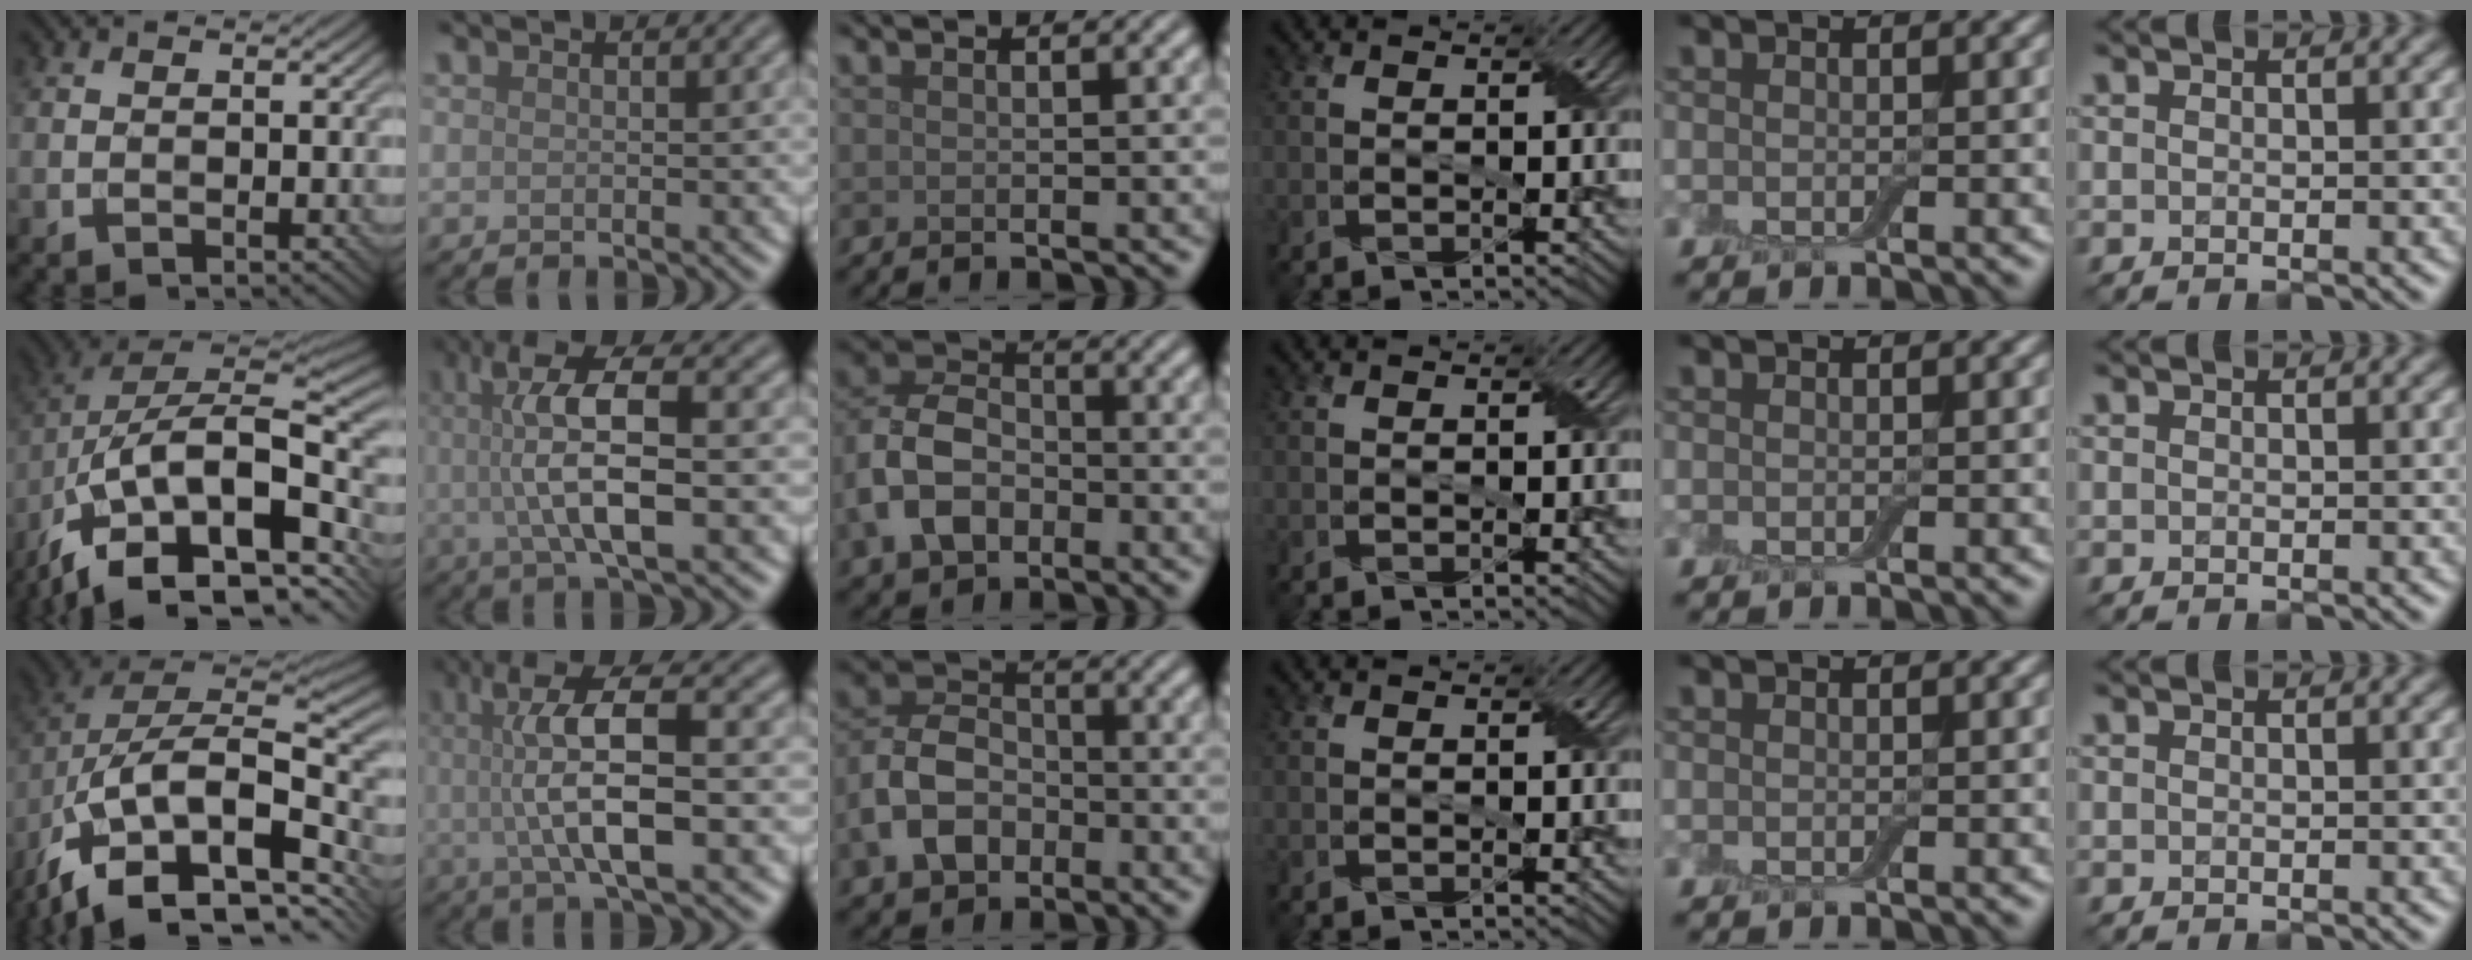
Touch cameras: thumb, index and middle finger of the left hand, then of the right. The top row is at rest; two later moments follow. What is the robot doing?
{"motion": "wrap", "object": "adhesive wrap"}